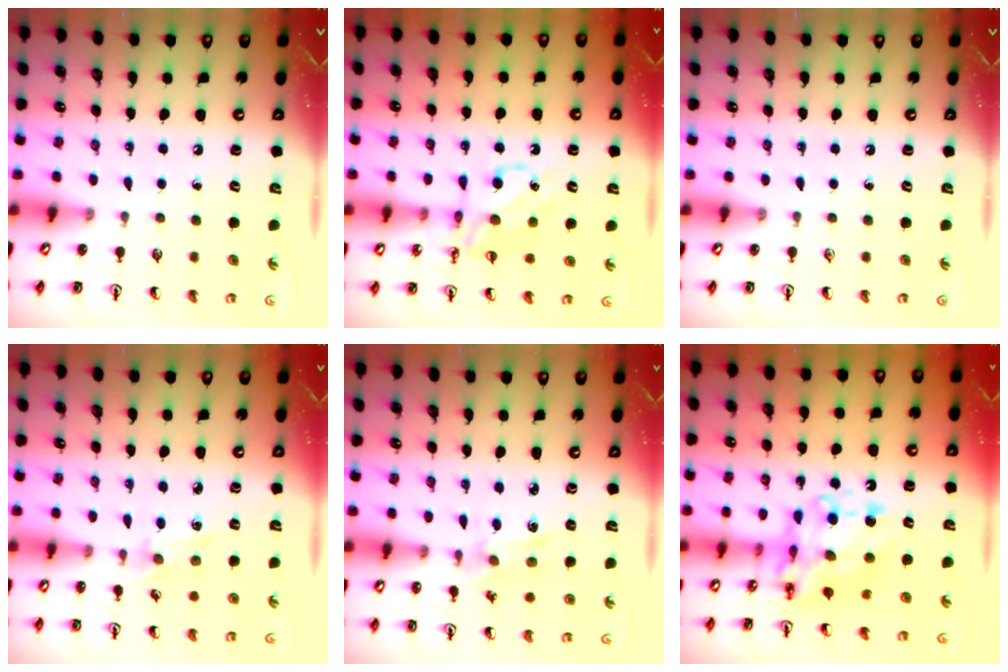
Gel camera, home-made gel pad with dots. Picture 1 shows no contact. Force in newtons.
{"total": 9.1, "press": 9.1, "slide": 1.1}
{"total": 0.0}
{"total": 2.9, "press": 2.9, "slide": 0.5}
{"total": 1.3, "press": 1.3, "slide": 0.1}
{"total": 13.1, "press": 13.0, "slide": 1.2}